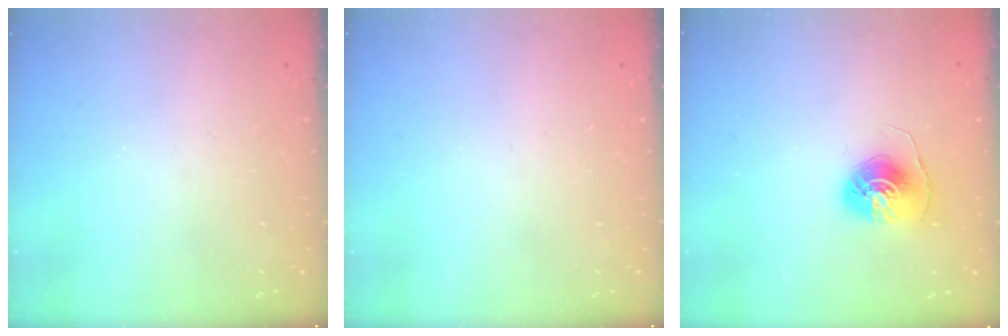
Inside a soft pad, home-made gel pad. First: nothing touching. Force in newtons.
{"total": 0.0}
{"total": 7.8, "press": 7.8, "slide": 0.3}